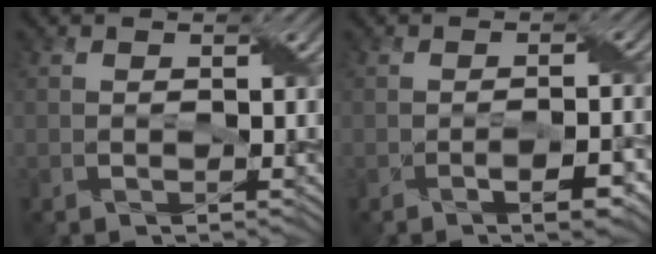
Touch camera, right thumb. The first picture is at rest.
{"total": 3.2, "force": [-1.6, 0.8, 2.7], "torque": [-0.045, 0.000, -0.021]}